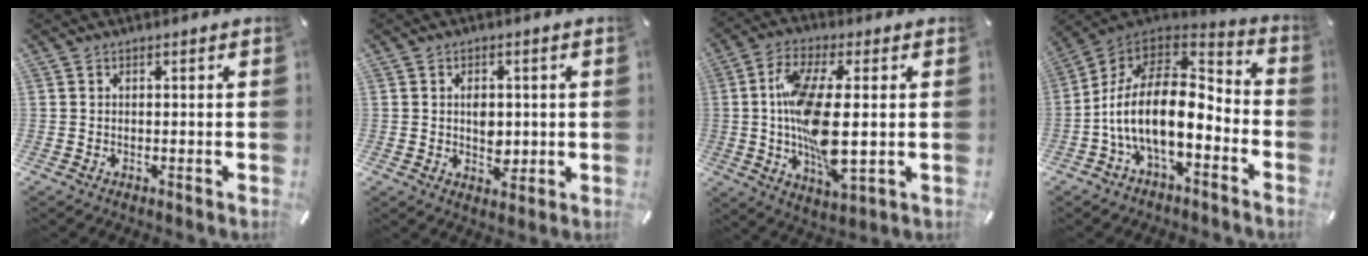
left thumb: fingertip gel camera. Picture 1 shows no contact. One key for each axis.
{"total": 4.6, "fx": 0.2, "fy": 3.7, "fz": 2.8, "tx": -0.021, "ty": -0.004, "tz": -0.002}
{"total": 15.9, "fx": -0.4, "fy": 6.6, "fz": 14.5, "tx": -0.288, "ty": -0.010, "tz": -0.007}
{"total": 17.8, "fx": -4.9, "fy": 9.8, "fz": 14.1, "tx": -0.285, "ty": 0.007, "tz": -0.084}